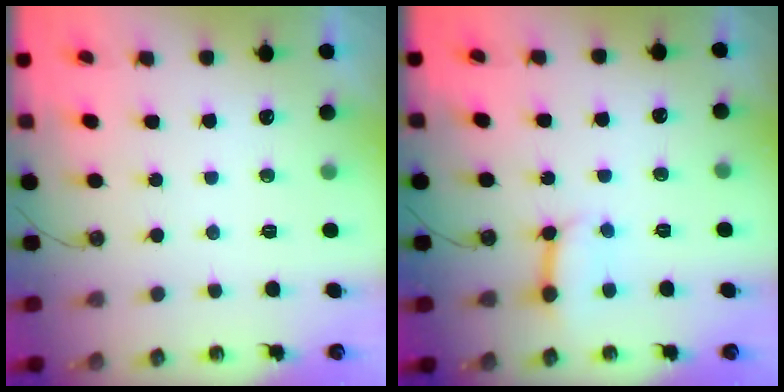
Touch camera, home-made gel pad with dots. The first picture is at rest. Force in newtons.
{"total": 7.2, "press": 7.2, "slide": 0.7}